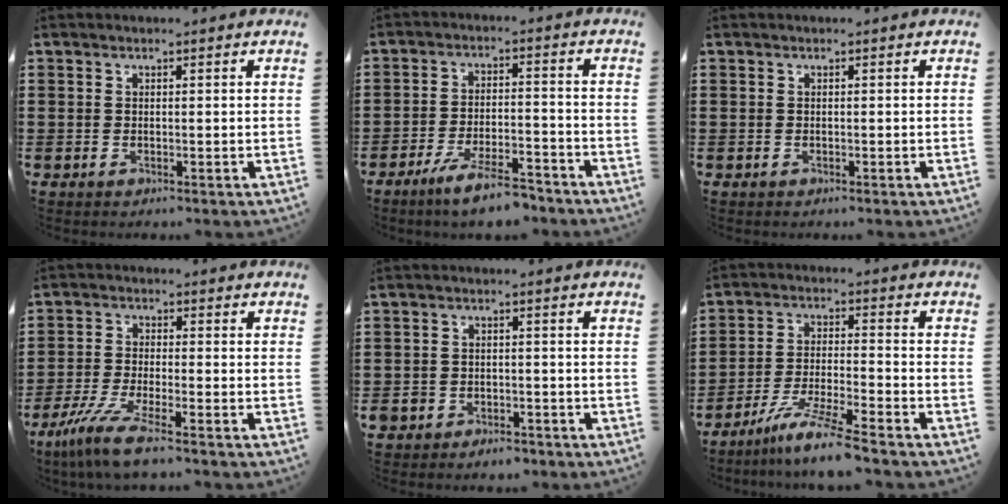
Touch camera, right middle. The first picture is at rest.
{"total": 7.0, "force": [-5.8, 0.7, 3.8], "torque": [-0.079, -0.004, -0.110]}
{"total": 0.0}
{"total": 6.9, "force": [-5.3, 0.3, 4.4], "torque": [-0.111, -0.023, -0.108]}
{"total": 2.9, "force": [-2.5, 1.3, -0.1], "torque": [-0.005, 0.000, -0.057]}
{"total": 8.2, "force": [-6.7, -0.3, 4.7], "torque": [-0.099, -0.013, -0.130]}